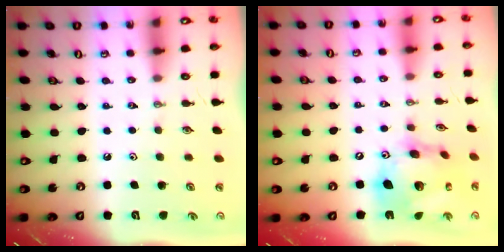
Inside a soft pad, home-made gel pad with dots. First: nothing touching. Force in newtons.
{"total": 18.8, "press": 18.7, "slide": 2.1}